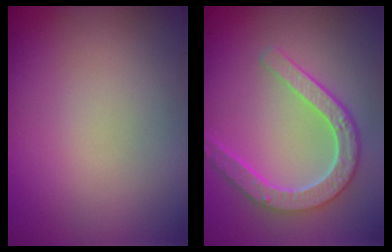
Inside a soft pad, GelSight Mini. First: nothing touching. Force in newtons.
{"total": 5.1, "press": 4.0, "slide": 3.2}